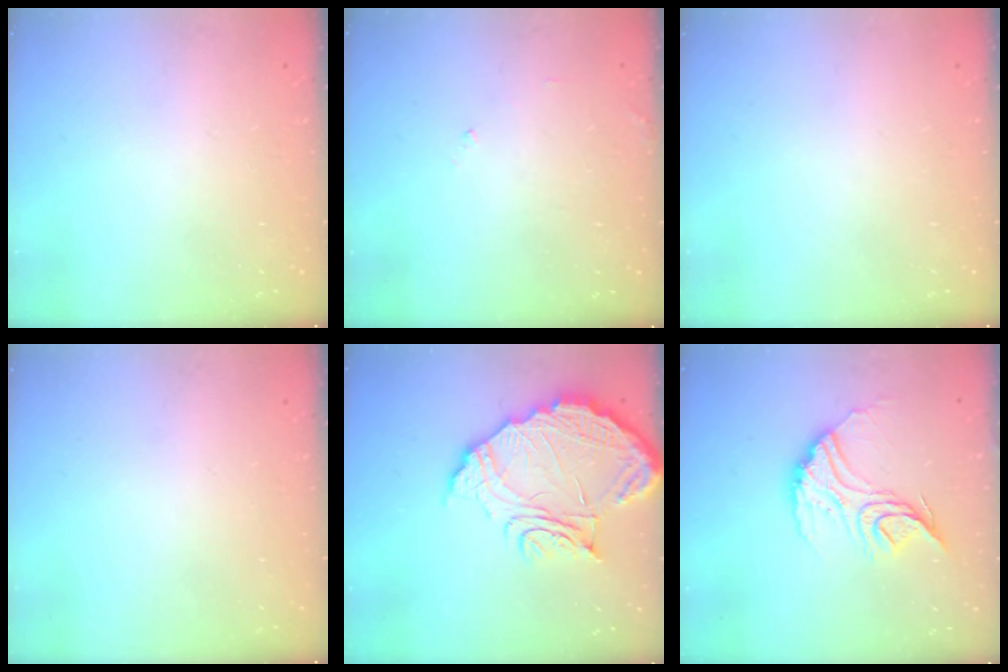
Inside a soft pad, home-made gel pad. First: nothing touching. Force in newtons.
{"total": 5.5, "press": 5.5, "slide": 0.2}
{"total": 0.0}
{"total": 0.0}
{"total": 17.1, "press": 17.0, "slide": 1.5}
{"total": 14.7, "press": 14.6, "slide": 1.3}